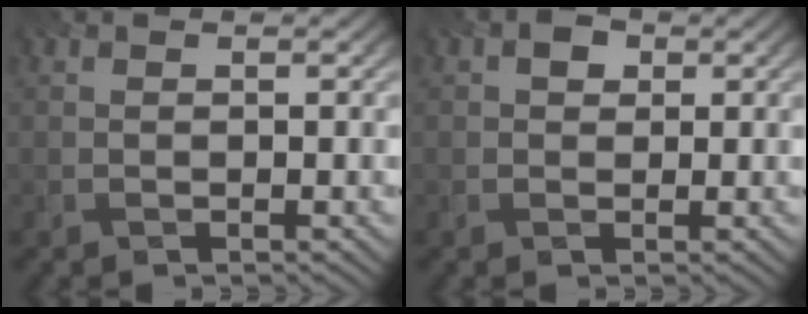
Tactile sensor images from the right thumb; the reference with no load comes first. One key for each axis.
{"total": 1.0, "fx": 0.3, "fy": 0.8, "fz": 0.6, "tx": -0.007, "ty": 0.003, "tz": 0.002}